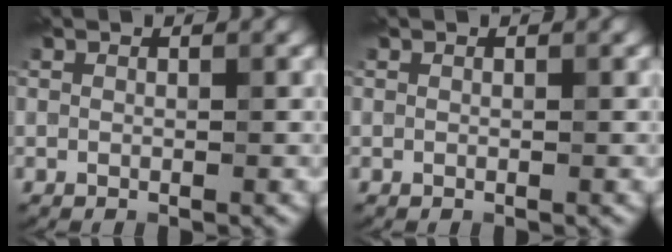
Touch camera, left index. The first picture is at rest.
{"total": 0.0}